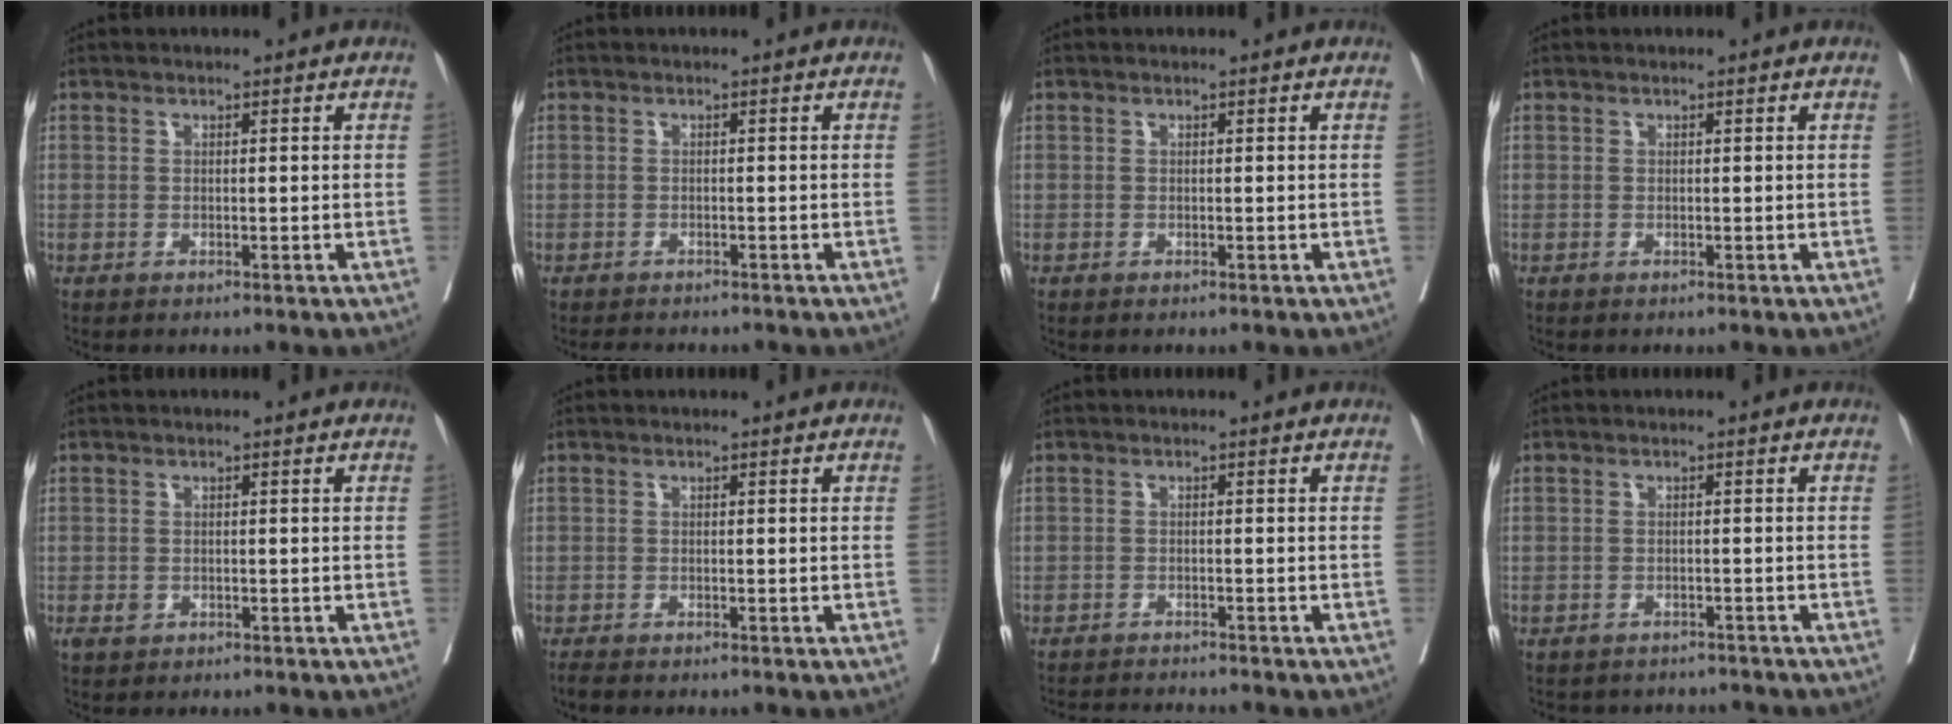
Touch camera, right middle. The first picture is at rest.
{"total": 3.1, "force": [-2.8, 1.2, 0.9], "torque": [-0.013, -0.005, -0.039]}
{"total": 0.0}
{"total": 0.0}
{"total": 1.0, "force": [-0.4, 0.8, 0.5], "torque": [-0.008, 0.001, -0.002]}
{"total": 1.1, "force": [-1.0, 0.1, 0.4], "torque": [-0.016, -0.006, -0.019]}
{"total": 4.8, "force": [-4.7, -0.5, 0.9], "torque": [-0.009, -0.014, -0.074]}
{"total": 5.8, "force": [-5.5, 1.8, 0.1], "torque": [0.001, 0.008, -0.064]}